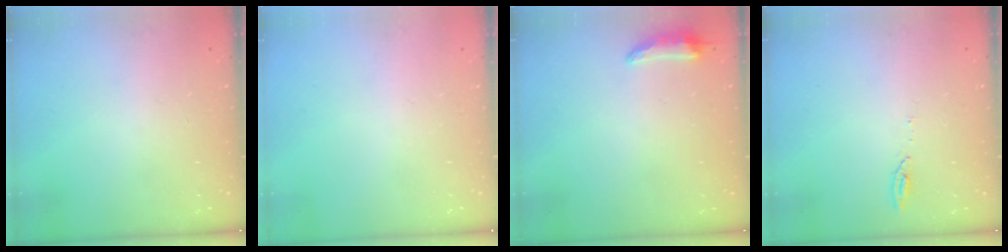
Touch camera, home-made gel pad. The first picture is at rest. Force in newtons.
{"total": 0.0}
{"total": 5.8, "press": 5.8, "slide": 1.0}
{"total": 4.1, "press": 4.0, "slide": 0.5}